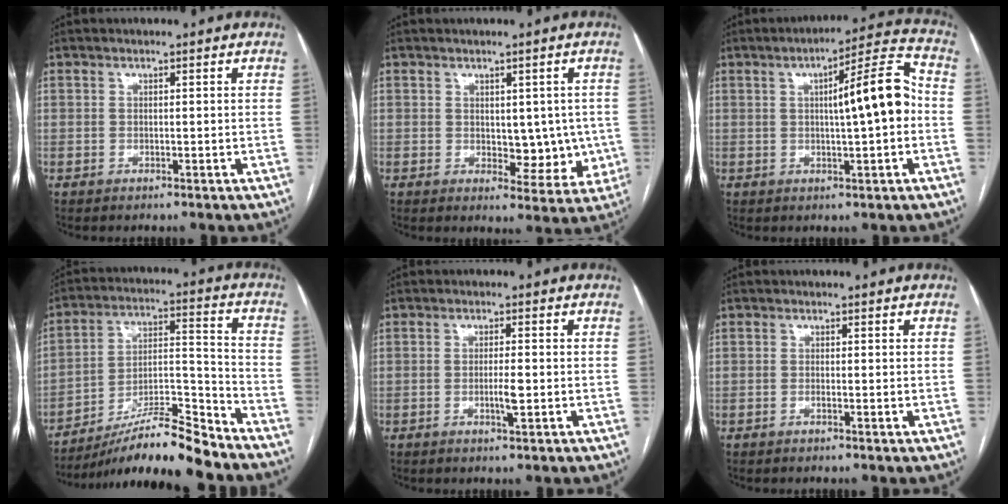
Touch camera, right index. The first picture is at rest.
{"total": 6.8, "force": [0.1, 3.9, 5.5], "torque": [-0.049, 0.002, 0.012]}
{"total": 10.7, "force": [0.2, 0.9, 10.6], "torque": [-0.154, 0.027, 0.002]}
{"total": 14.9, "force": [-13.1, 0.3, 7.1], "torque": [-0.116, 0.017, -0.224]}
{"total": 2.8, "force": [-0.6, 0.2, 2.8], "torque": [-0.050, -0.003, -0.010]}
{"total": 0.8, "force": [-0.3, 0.1, 0.7], "torque": [-0.012, 0.000, -0.005]}